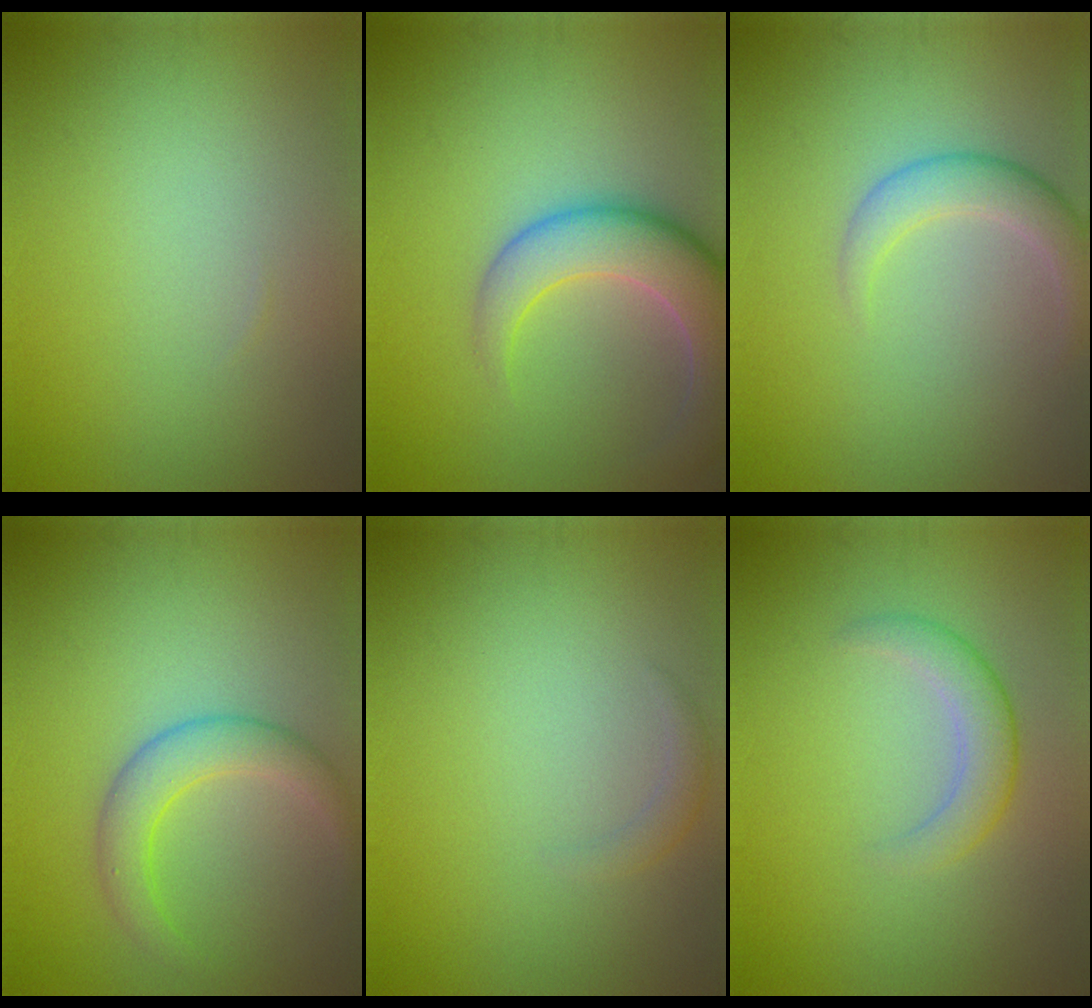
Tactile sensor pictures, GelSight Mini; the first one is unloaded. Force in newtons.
{"total": 7.2, "press": 7.1, "slide": 0.7}
{"total": 2.8, "press": 2.8, "slide": 0.1}
{"total": 3.5, "press": 3.5, "slide": 0.1}
{"total": 1.0, "press": 1.0, "slide": 0.0}
{"total": 2.8, "press": 2.8, "slide": 0.2}